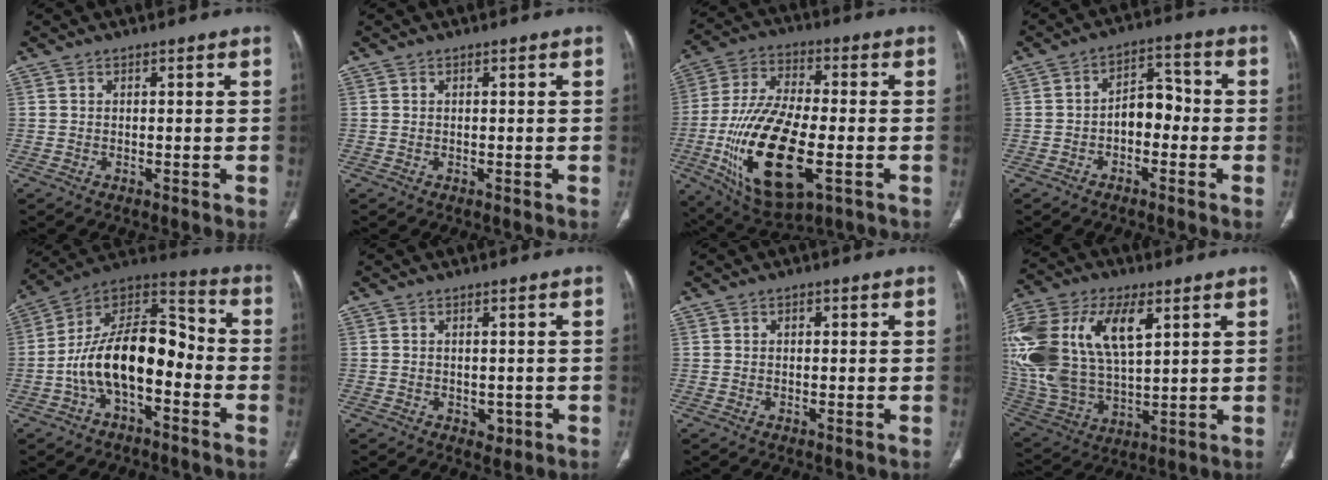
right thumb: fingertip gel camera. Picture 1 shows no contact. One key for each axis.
{"total": 0.0}
{"total": 22.0, "fx": -5.8, "fy": 9.5, "fz": 19.0, "tx": -0.375, "ty": 0.003, "tz": -0.090}
{"total": 6.7, "fx": -1.5, "fy": 4.4, "fz": 4.8, "tx": -0.048, "ty": 0.035, "tz": -0.036}
{"total": 17.8, "fx": -4.3, "fy": 9.4, "fz": 14.5, "tx": -0.233, "ty": 0.071, "tz": -0.080}
{"total": 1.9, "fx": -0.5, "fy": 1.4, "fz": 1.0, "tx": -0.006, "ty": 0.001, "tz": 0.000}
{"total": 0.9, "fx": 0.3, "fy": 0.6, "fz": 0.6, "tx": -0.007, "ty": 0.001, "tz": 0.004}
{"total": 29.5, "fx": 9.0, "fy": 16.3, "fz": 22.8, "tx": -0.522, "ty": 0.012, "tz": 0.177}